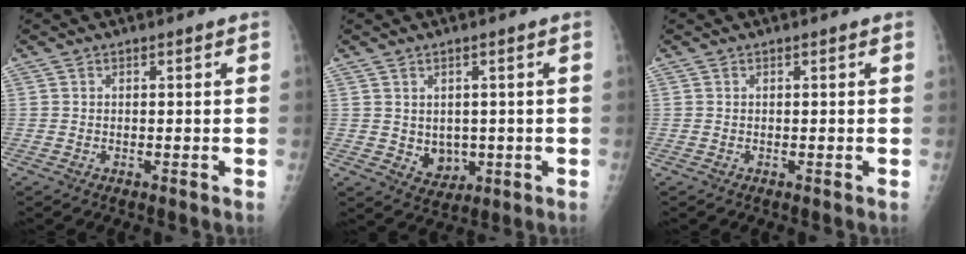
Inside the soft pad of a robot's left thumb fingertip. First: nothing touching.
{"total": 4.7, "force": [-0.1, 3.9, 2.7], "torque": [-0.020, -0.007, 0.014]}
{"total": 0.0}